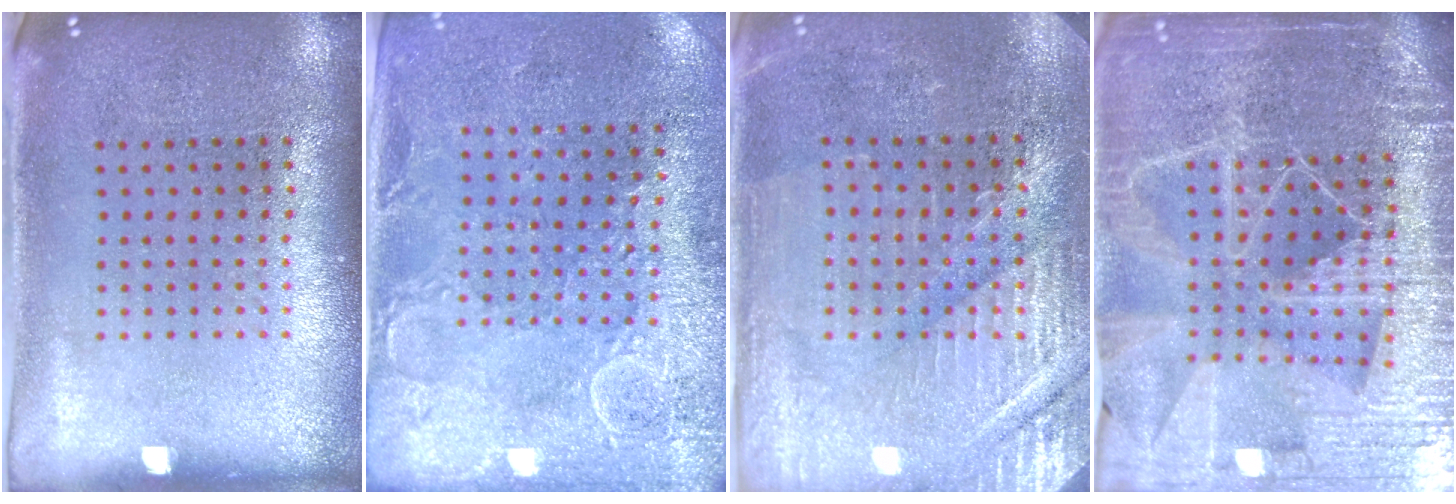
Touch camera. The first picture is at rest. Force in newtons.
{"total": 2.7, "press": 2.5, "slide": 0.9}
{"total": 3.4, "press": 3.4, "slide": 0.7}
{"total": 5.7, "press": 5.0, "slide": 2.8}